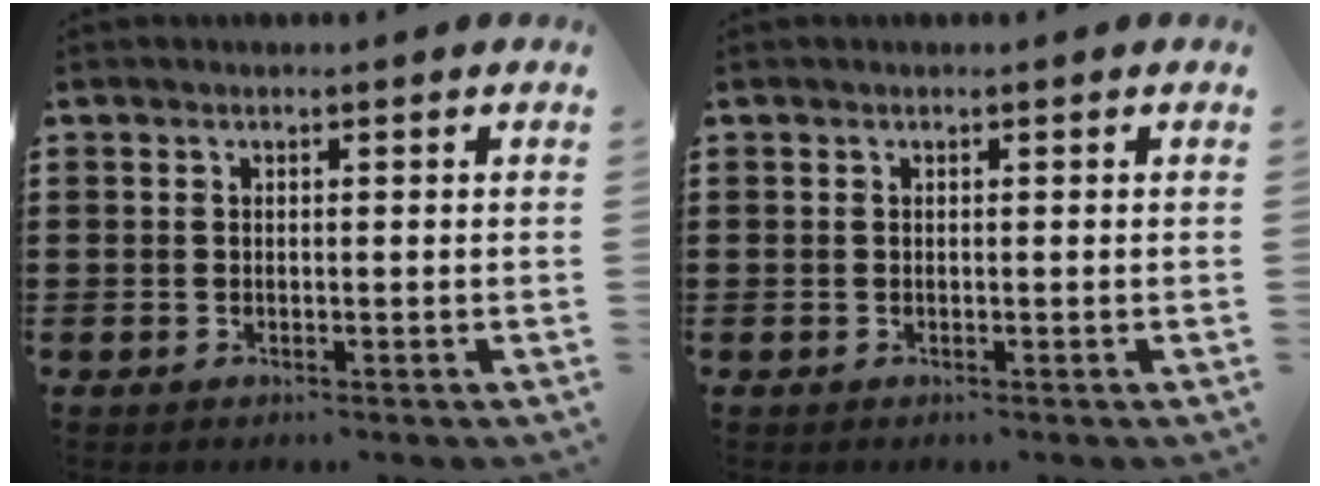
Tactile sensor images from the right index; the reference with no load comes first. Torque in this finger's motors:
{"motor_torque": [1.31, 0.83, 0.00, -0.01]}